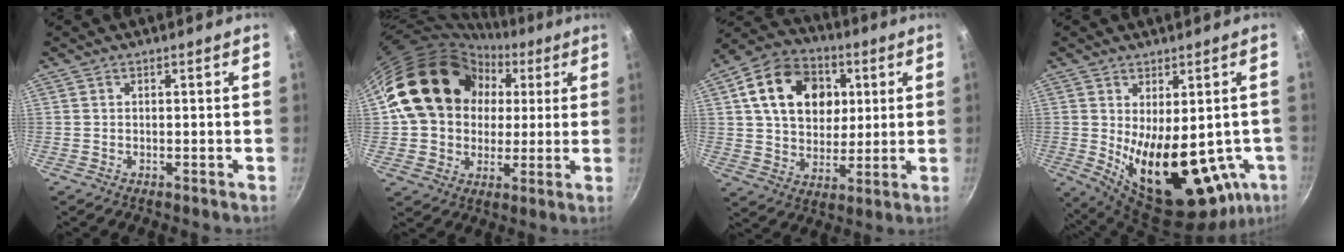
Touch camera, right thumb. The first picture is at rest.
{"total": 20.8, "force": [4.3, 16.9, 11.4], "torque": [-0.167, 0.034, 0.075]}
{"total": 18.2, "force": [4.9, 13.8, 10.9], "torque": [-0.151, 0.009, 0.076]}
{"total": 21.4, "force": [-3.5, 10.7, 18.2], "torque": [-0.228, -0.036, -0.017]}